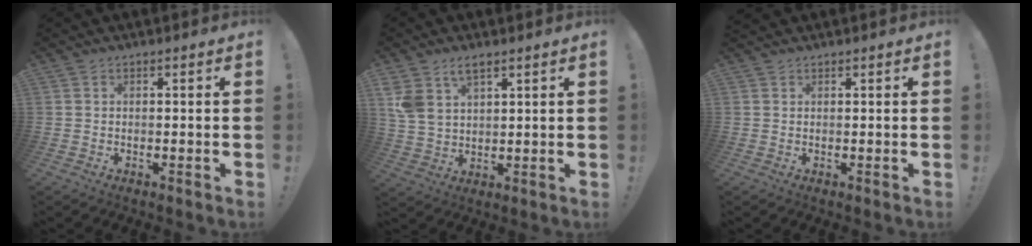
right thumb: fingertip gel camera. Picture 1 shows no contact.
{"total": 7.8, "force": [4.7, 4.4, 4.4], "torque": [-0.086, -0.011, 0.095]}
{"total": 0.7, "force": [0.6, 0.1, 0.0], "torque": [0.001, -0.002, 0.012]}